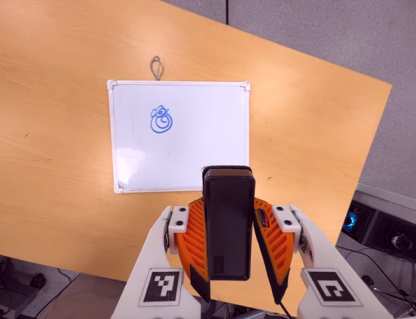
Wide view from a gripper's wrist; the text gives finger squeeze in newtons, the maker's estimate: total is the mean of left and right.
{"total": 6.3, "left": 5.0, "right": 7.6}